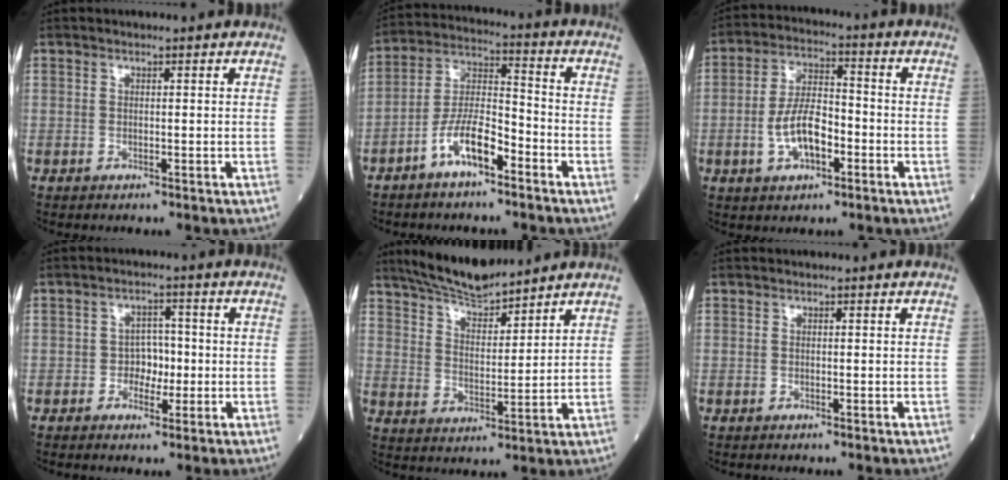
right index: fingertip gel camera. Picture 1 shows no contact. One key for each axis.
{"total": 8.8, "fx": -5.1, "fy": 2.6, "fz": 6.8, "tx": -0.137, "ty": 0.012, "tz": -0.100}
{"total": 8.8, "fx": -2.6, "fy": 3.9, "fz": 7.5, "tx": -0.149, "ty": 0.012, "tz": -0.049}
{"total": 3.9, "fx": -0.7, "fy": 2.7, "fz": 2.7, "tx": -0.032, "ty": 0.008, "tz": -0.014}
{"total": 9.6, "fx": 8.8, "fy": 1.2, "fz": 3.7, "tx": -0.072, "ty": 0.000, "tz": 0.164}
{"total": 0.0}